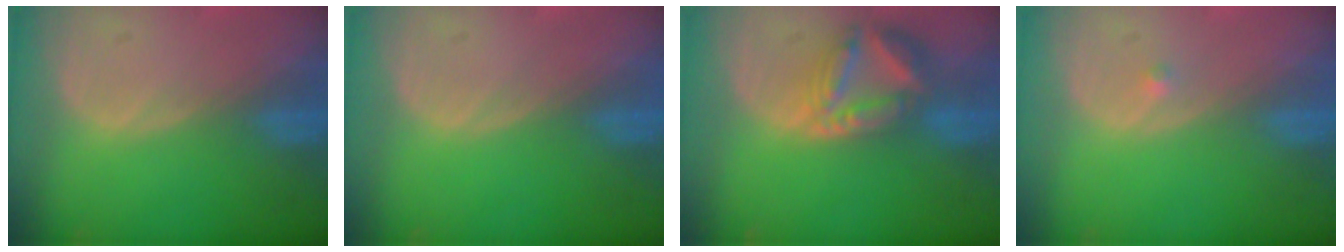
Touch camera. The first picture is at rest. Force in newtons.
{"total": 0.0}
{"total": 8.1, "press": 7.0, "slide": 4.0}
{"total": 0.7, "press": 0.5, "slide": 0.4}